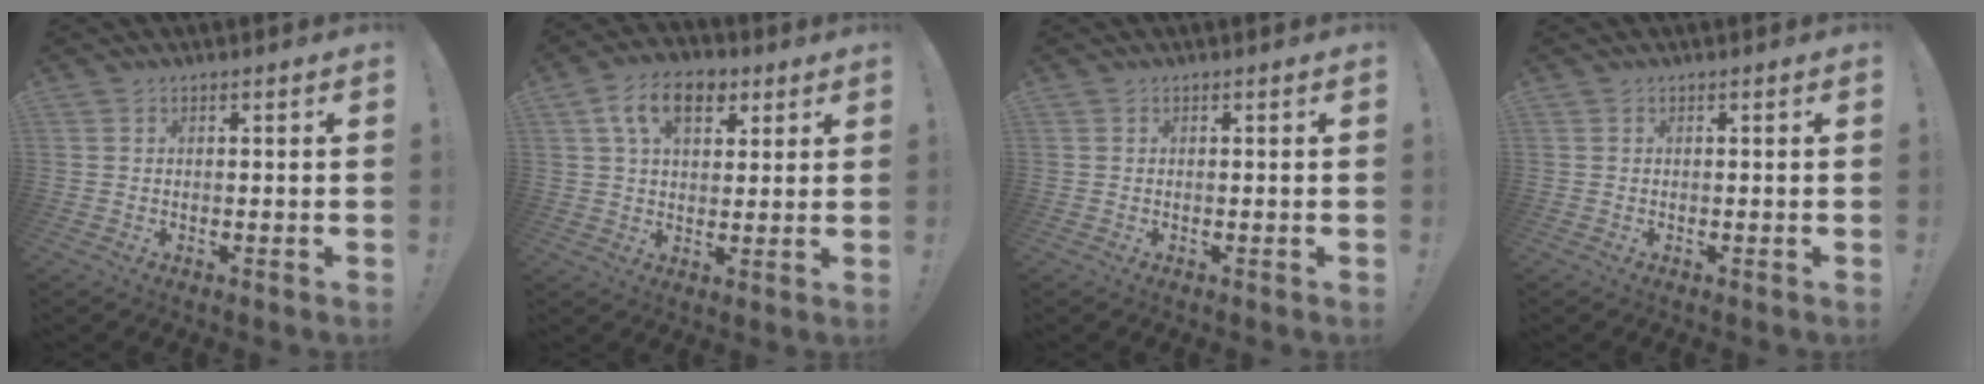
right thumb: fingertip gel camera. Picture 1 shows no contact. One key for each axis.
{"total": 12.1, "fx": 5.0, "fy": 7.7, "fz": 7.9, "tx": -0.128, "ty": 0.003, "tz": 0.094}
{"total": 0.0}
{"total": 0.0}